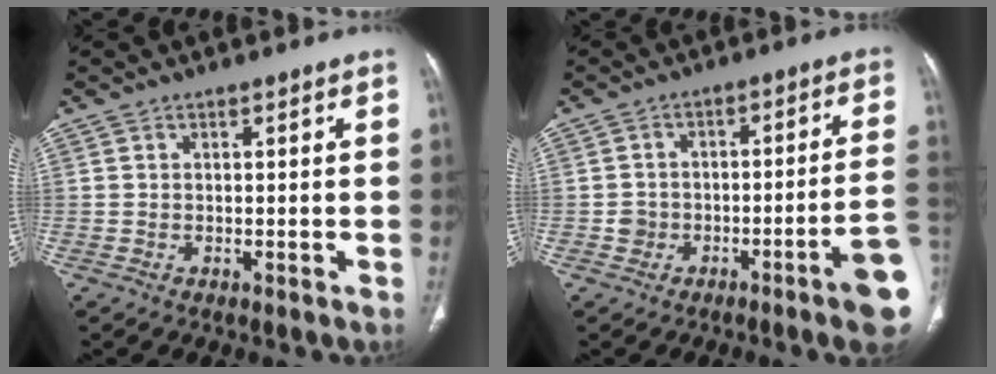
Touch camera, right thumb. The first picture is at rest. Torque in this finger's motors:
{"motor_torque": [2.79, 1.47, 1.28, -1.49, 0.30]}